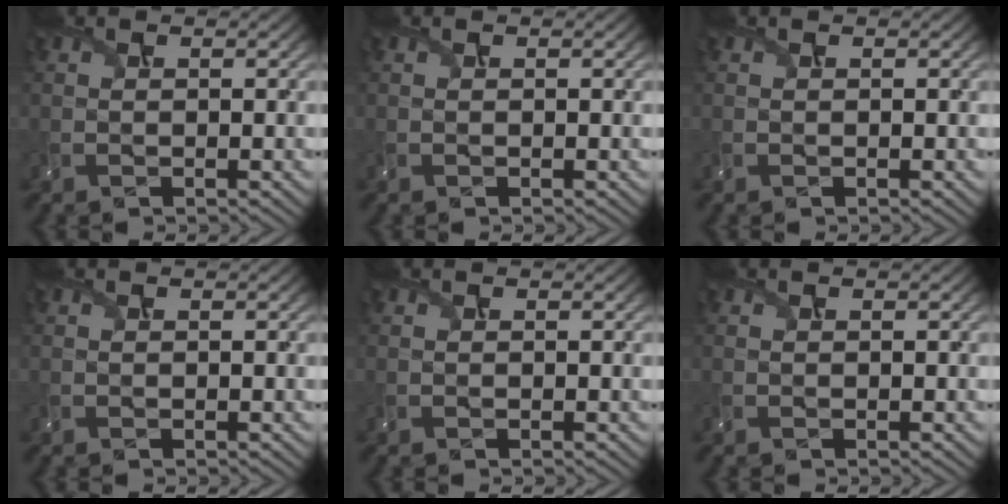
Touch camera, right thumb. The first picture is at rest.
{"total": 0.0}
{"total": 0.0}
{"total": 0.0}
{"total": 0.0}
{"total": 0.0}